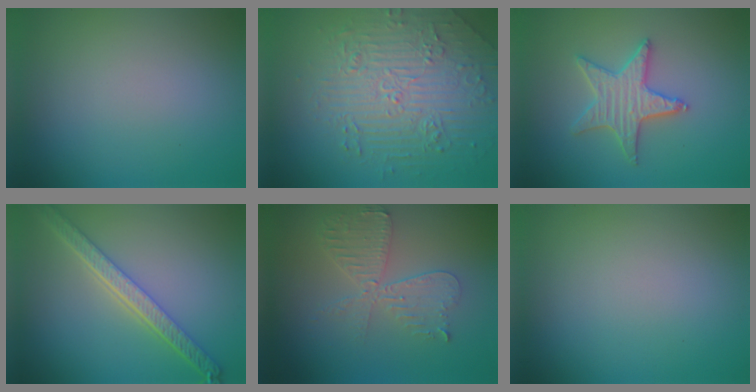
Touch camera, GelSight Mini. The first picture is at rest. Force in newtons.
{"total": 4.7, "press": 4.6, "slide": 0.8}
{"total": 3.5, "press": 3.4, "slide": 0.9}
{"total": 4.7, "press": 3.7, "slide": 2.8}
{"total": 4.2, "press": 3.7, "slide": 2.1}
{"total": 0.0}